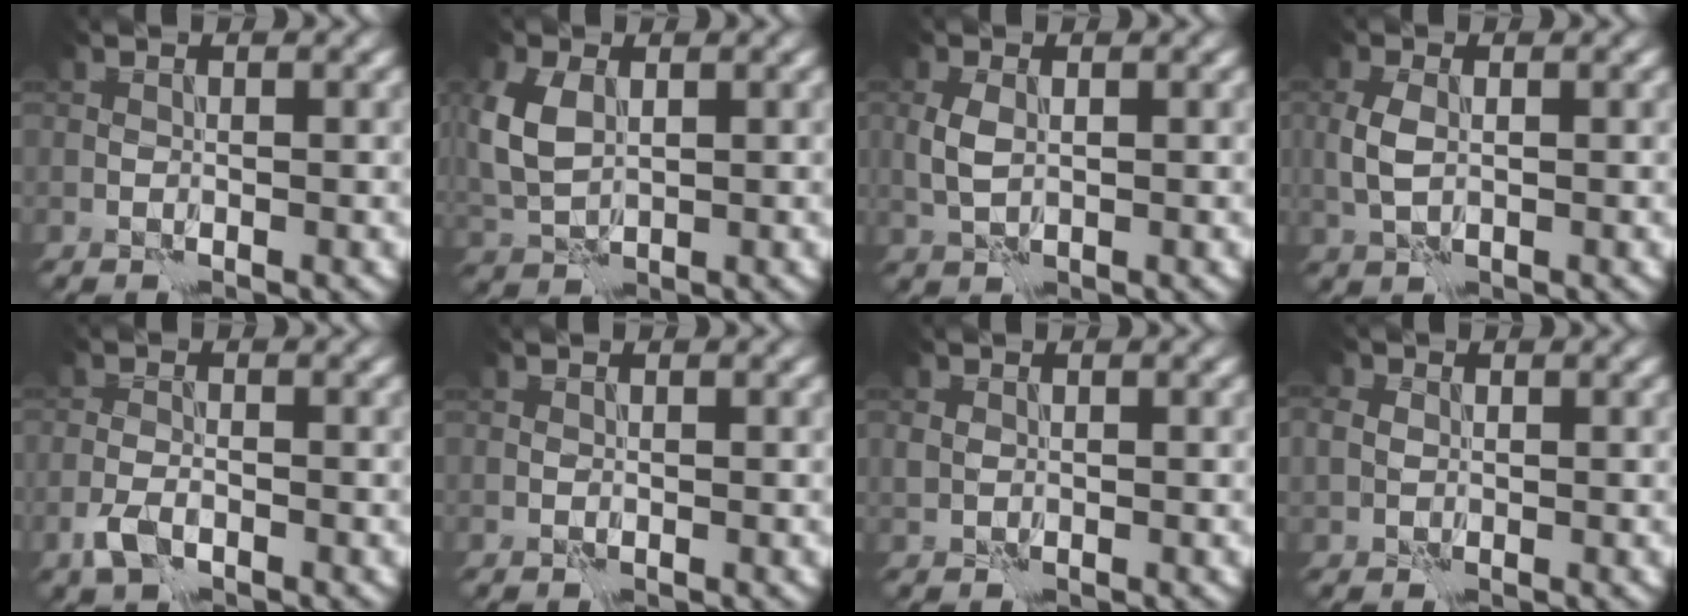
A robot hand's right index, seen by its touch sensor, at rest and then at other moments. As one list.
[{"total": 4.4, "force": [1.1, 2.9, 3.1], "torque": [-0.084, 0.004, 0.023]}, {"total": 1.7, "force": [0.3, 1.1, 1.3], "torque": [-0.036, -0.001, 0.009]}, {"total": 2.0, "force": [0.2, 1.3, 1.5], "torque": [-0.043, -0.002, 0.004]}, {"total": 2.0, "force": [-1.3, 0.8, 1.2], "torque": [-0.026, -0.001, -0.031]}, {"total": 0.0}, {"total": 0.6, "force": [0.2, 0.6, 0.2], "torque": [-0.003, -0.003, 0.003]}, {"total": 1.6, "force": [0.2, 1.5, 0.5], "torque": [-0.010, 0.002, 0.000]}]